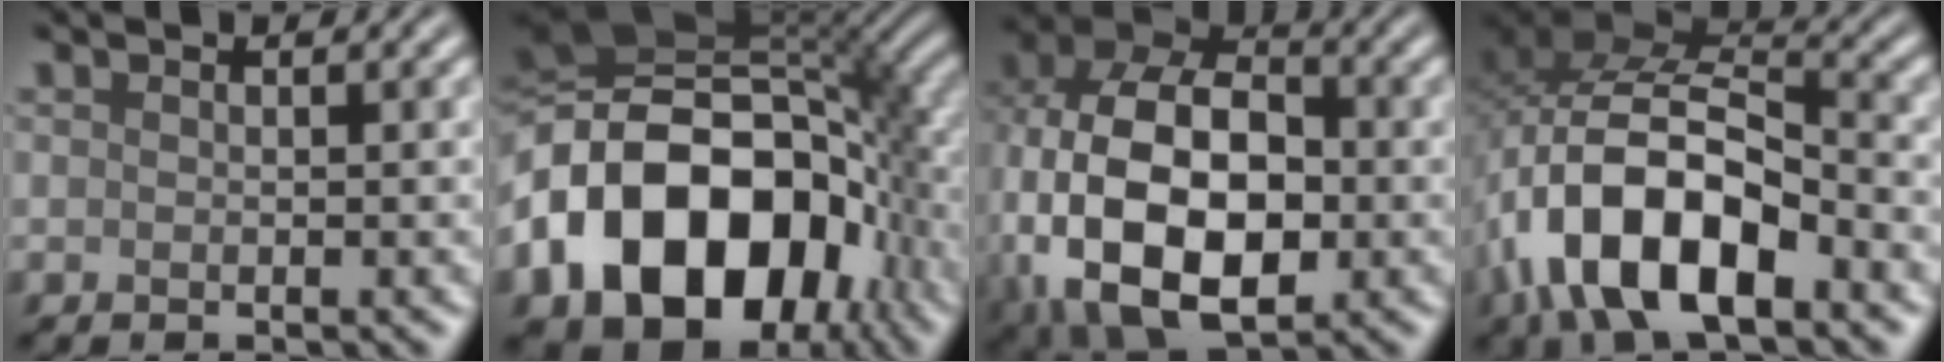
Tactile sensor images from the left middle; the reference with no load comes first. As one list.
[{"total": 18.3, "force": [-4.8, 12.7, 12.3], "torque": [-0.236, -0.002, -0.095]}, {"total": 16.8, "force": [-2.7, 10.9, 12.4], "torque": [-0.248, -0.017, -0.042]}, {"total": 12.6, "force": [-5.0, 6.4, 9.6], "torque": [-0.183, 0.005, -0.095]}]